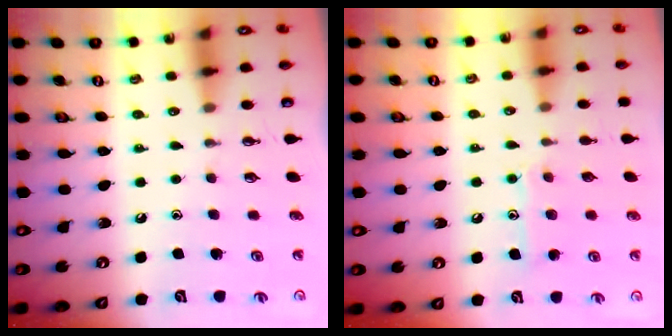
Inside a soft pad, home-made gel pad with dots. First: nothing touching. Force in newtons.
{"total": 8.5, "press": 8.5, "slide": 0.5}